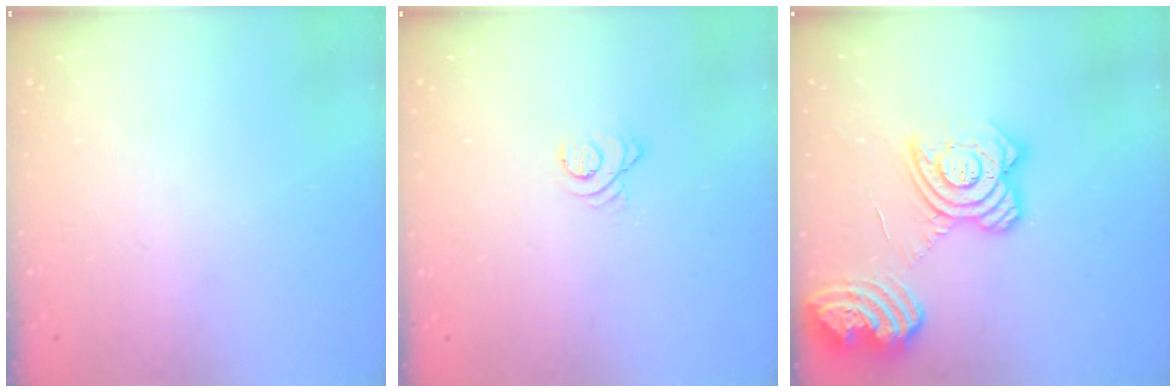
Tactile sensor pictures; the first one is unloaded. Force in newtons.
{"total": 2.5, "press": 2.5, "slide": 0.1}
{"total": 22.4, "press": 22.3, "slide": 2.5}